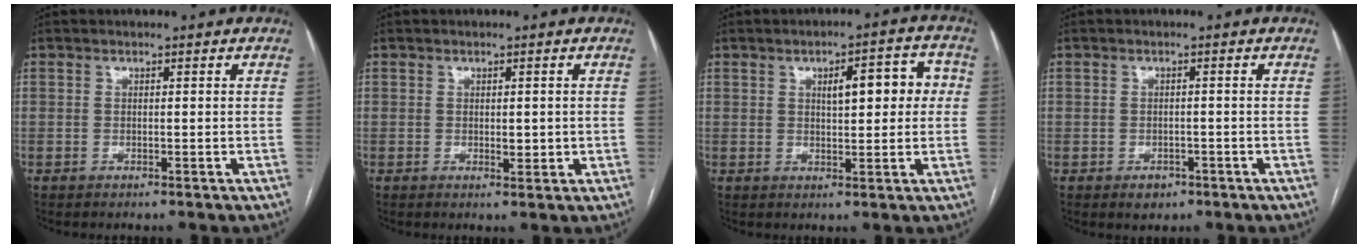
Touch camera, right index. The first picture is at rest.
{"total": 1.8, "force": [-0.1, 0.9, 1.6], "torque": [-0.023, -0.003, 0.003]}
{"total": 7.5, "force": [1.6, 2.8, 6.7], "torque": [-0.086, 0.027, 0.024]}
{"total": 2.3, "force": [-1.3, 1.6, 0.9], "torque": [-0.009, 0.003, -0.010]}